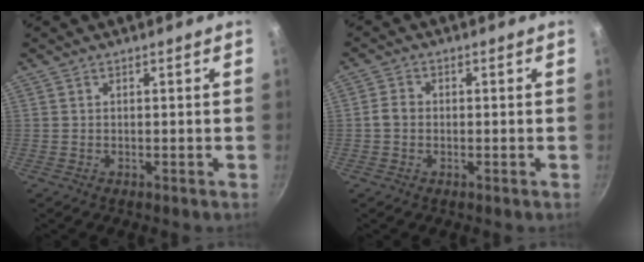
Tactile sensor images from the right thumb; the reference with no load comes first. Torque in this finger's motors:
{"motor_torque": [0.25, 1.00, 0.43, -0.32, -0.01]}